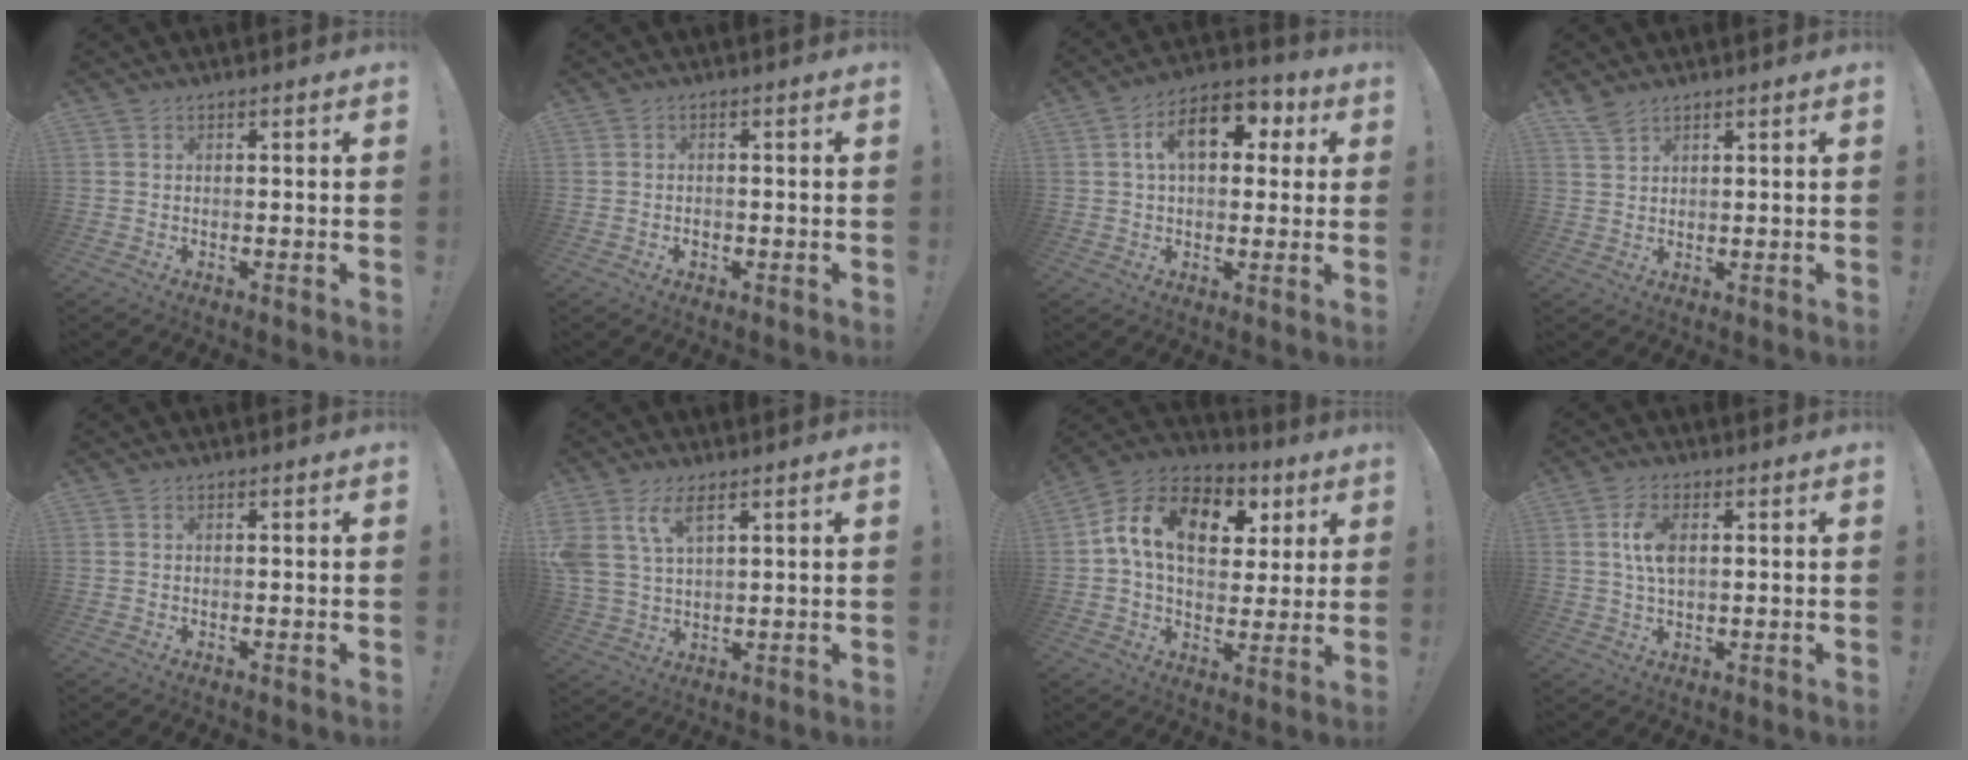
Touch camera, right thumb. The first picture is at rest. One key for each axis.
{"total": 1.1, "fx": -0.6, "fy": 0.8, "fz": 0.4, "tx": 0.002, "ty": -0.002, "tz": -0.013}
{"total": 14.1, "fx": 4.0, "fy": 8.3, "fz": 10.7, "tx": -0.162, "ty": 0.006, "tz": 0.067}
{"total": 3.8, "fx": 3.3, "fy": 1.2, "fz": 1.5, "tx": -0.018, "ty": -0.024, "tz": 0.061}
{"total": 0.0}
{"total": 8.1, "fx": 4.4, "fy": 3.9, "fz": 5.5, "tx": -0.118, "ty": -0.012, "tz": 0.085}
{"total": 16.5, "fx": 5.2, "fy": 10.9, "fz": 11.3, "tx": -0.176, "ty": -0.006, "tz": 0.094}
{"total": 6.7, "fx": 1.4, "fy": 3.4, "fz": 5.6, "tx": -0.104, "ty": -0.003, "tz": 0.019}